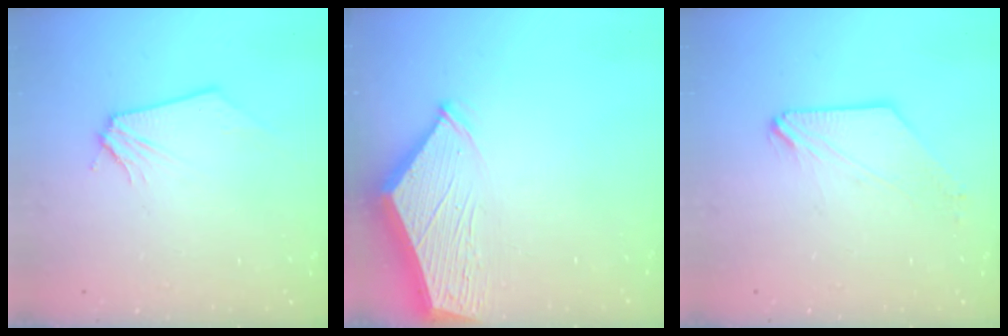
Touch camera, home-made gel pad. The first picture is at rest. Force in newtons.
{"total": 3.8, "press": 3.8, "slide": 0.6}
{"total": 0.0}